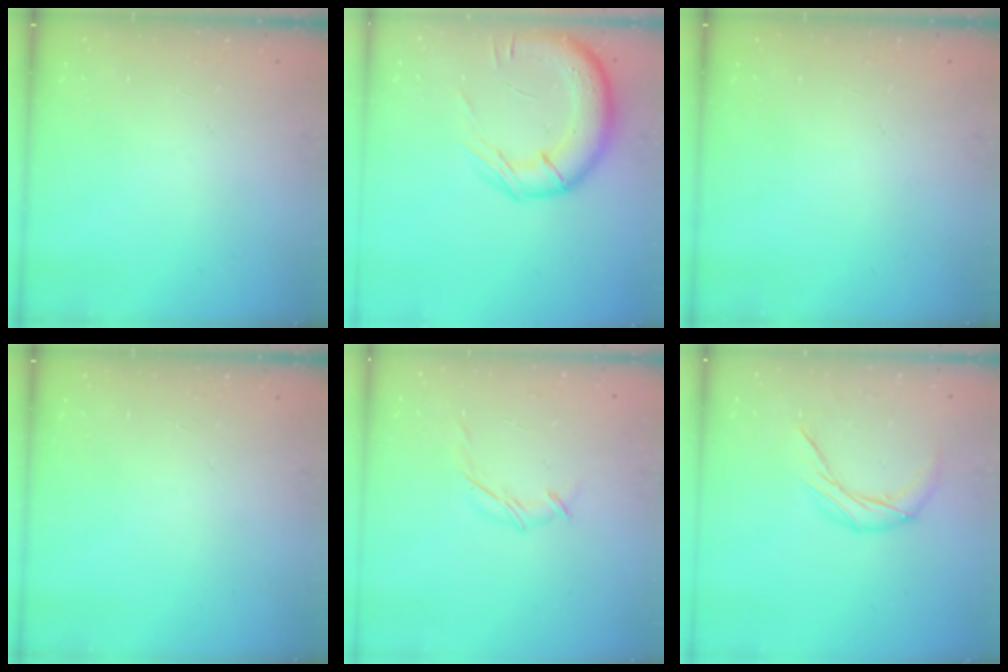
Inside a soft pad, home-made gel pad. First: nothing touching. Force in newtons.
{"total": 16.7, "press": 16.5, "slide": 2.5}
{"total": 0.0}
{"total": 0.0}
{"total": 4.7, "press": 4.5, "slide": 1.1}
{"total": 7.8, "press": 7.8, "slide": 0.1}